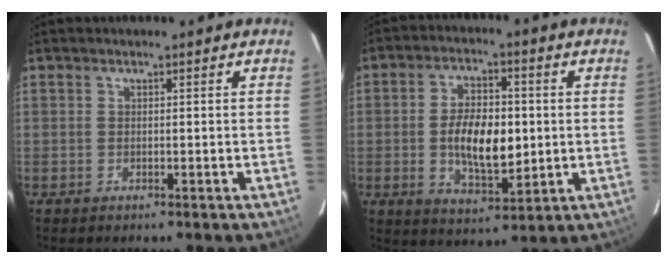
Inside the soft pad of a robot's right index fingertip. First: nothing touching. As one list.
[{"total": 11.2, "force": [-0.6, 5.6, 9.7], "torque": [-0.177, 0.003, -0.003]}]